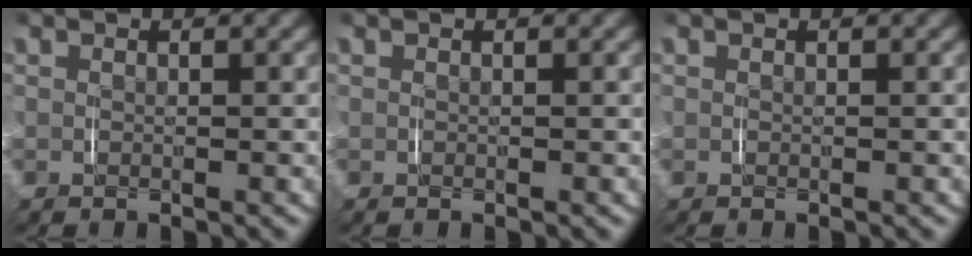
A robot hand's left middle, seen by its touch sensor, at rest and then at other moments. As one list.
[{"total": 0.0}, {"total": 0.0}]